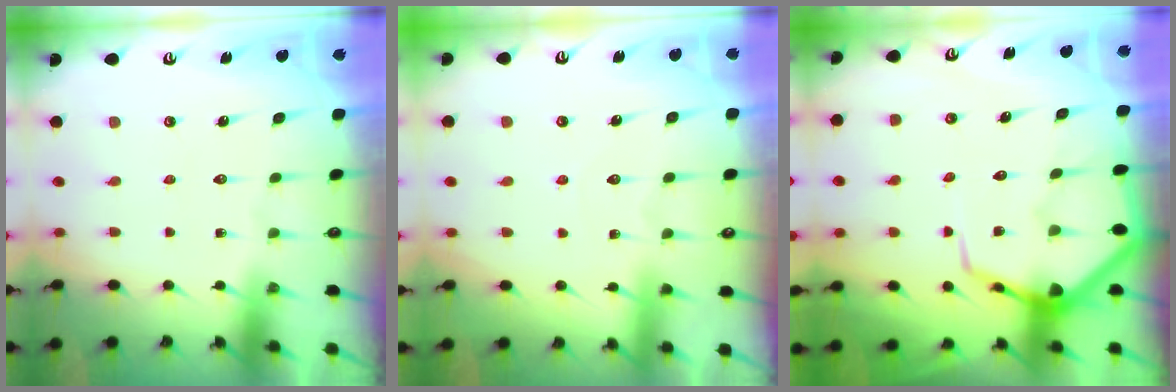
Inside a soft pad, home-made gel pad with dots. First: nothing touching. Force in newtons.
{"total": 2.7, "press": 2.7, "slide": 0.4}
{"total": 9.1, "press": 9.1, "slide": 0.9}